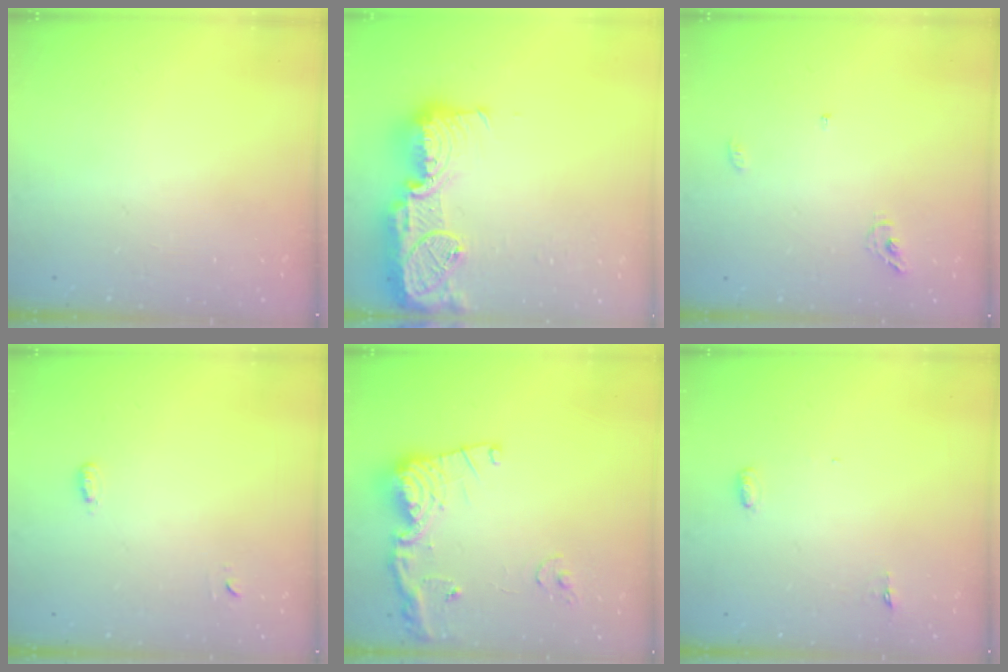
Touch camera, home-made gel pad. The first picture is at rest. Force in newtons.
{"total": 19.4, "press": 19.0, "slide": 3.7}
{"total": 5.5, "press": 5.5, "slide": 0.4}
{"total": 3.7, "press": 3.3, "slide": 1.6}
{"total": 15.8, "press": 15.7, "slide": 1.8}
{"total": 3.0, "press": 2.8, "slide": 0.9}